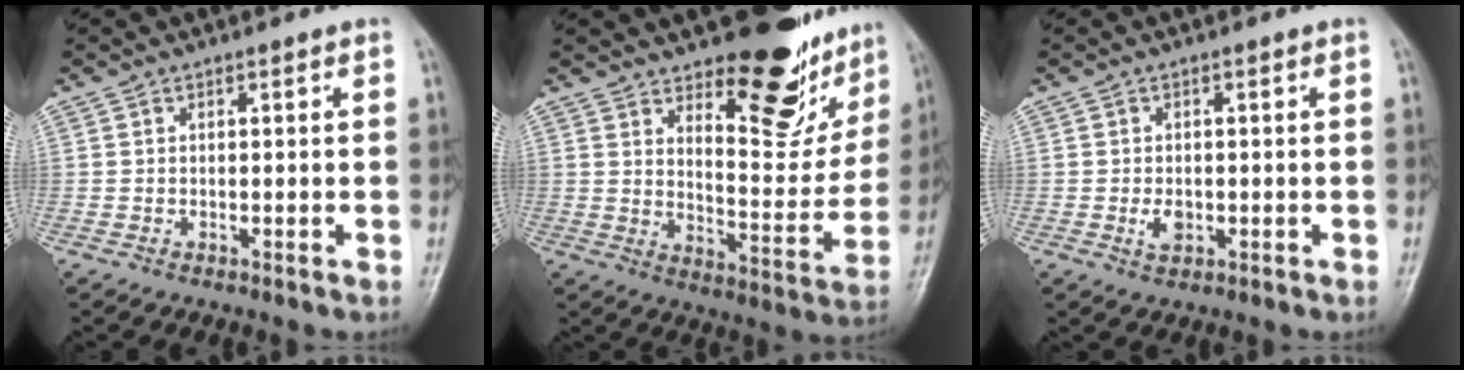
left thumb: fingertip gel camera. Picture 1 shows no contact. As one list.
[{"total": 17.3, "force": [12.2, 6.8, 10.3], "torque": [-0.077, -0.094, 0.178]}, {"total": 2.7, "force": [-0.5, 1.8, 1.9], "torque": [-0.031, -0.001, -0.009]}]